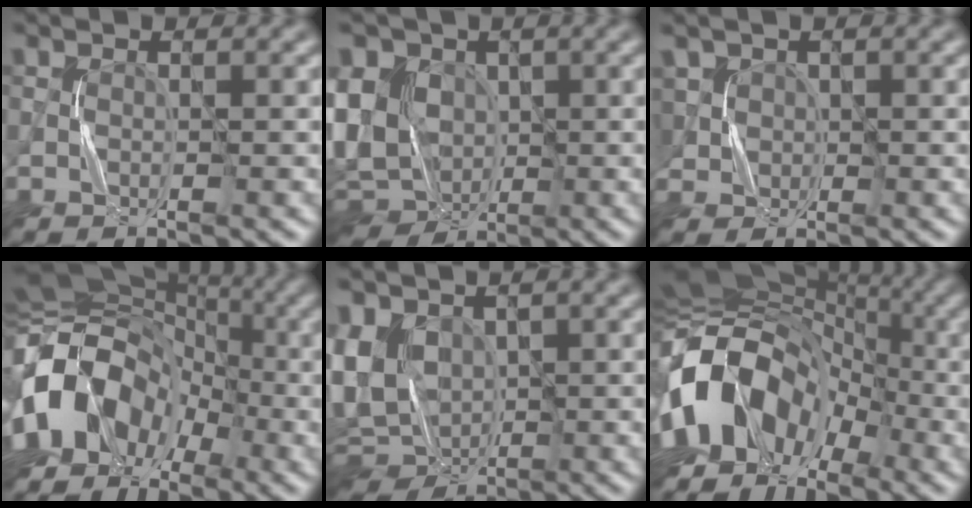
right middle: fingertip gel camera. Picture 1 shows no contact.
{"total": 12.3, "force": [-0.6, 9.1, 8.3], "torque": [-0.156, 0.012, -0.016]}
{"total": 1.3, "force": [0.9, 1.0, 0.1], "torque": [-0.013, -0.001, 0.032]}
{"total": 11.1, "force": [-4.6, 7.7, 6.5], "torque": [-0.122, -0.024, -0.089]}
{"total": 7.4, "force": [0.0, 4.5, 5.9], "torque": [-0.116, -0.021, 0.017]}
{"total": 12.1, "force": [-4.6, 8.1, 7.8], "torque": [-0.146, -0.019, -0.086]}